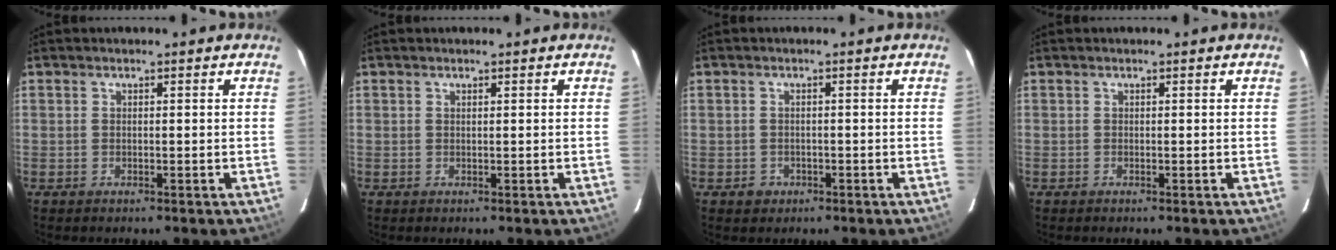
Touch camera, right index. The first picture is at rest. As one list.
[{"total": 0.0}, {"total": 2.2, "force": [-0.9, 2.0, 0.4], "torque": [-0.008, 0.003, -0.009]}, {"total": 0.0}]